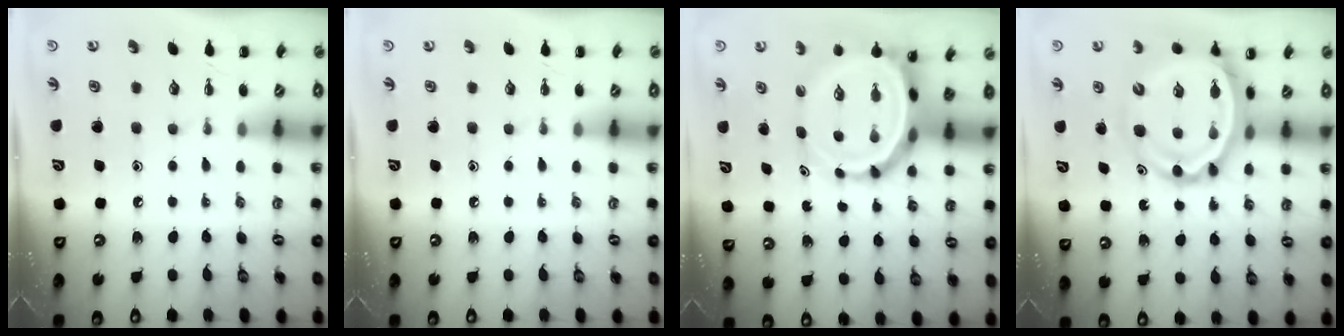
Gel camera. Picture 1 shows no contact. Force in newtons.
{"total": 0.0}
{"total": 6.6, "press": 6.3, "slide": 2.2}
{"total": 12.3, "press": 11.8, "slide": 3.4}